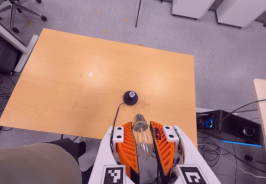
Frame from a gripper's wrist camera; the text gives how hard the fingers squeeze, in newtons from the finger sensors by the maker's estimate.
{"total": 21.7, "left": 22.9, "right": 20.5}